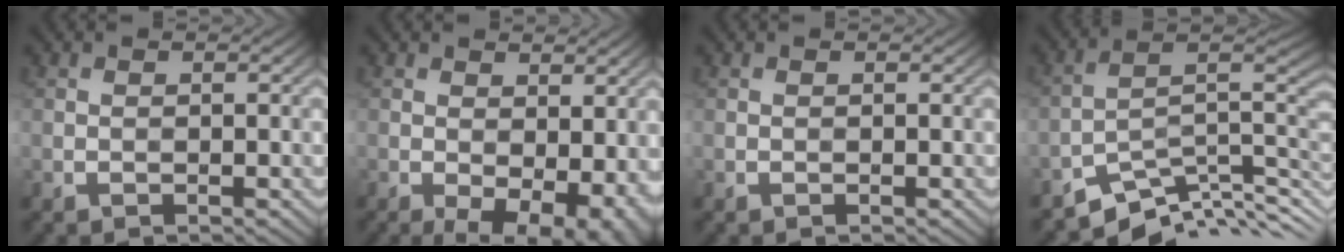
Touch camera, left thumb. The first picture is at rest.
{"total": 8.0, "force": [-1.9, 4.5, 6.4], "torque": [-0.086, -0.018, -0.020]}
{"total": 0.0}
{"total": 9.7, "force": [-6.0, 4.2, 6.3], "torque": [-0.094, -0.004, -0.106]}